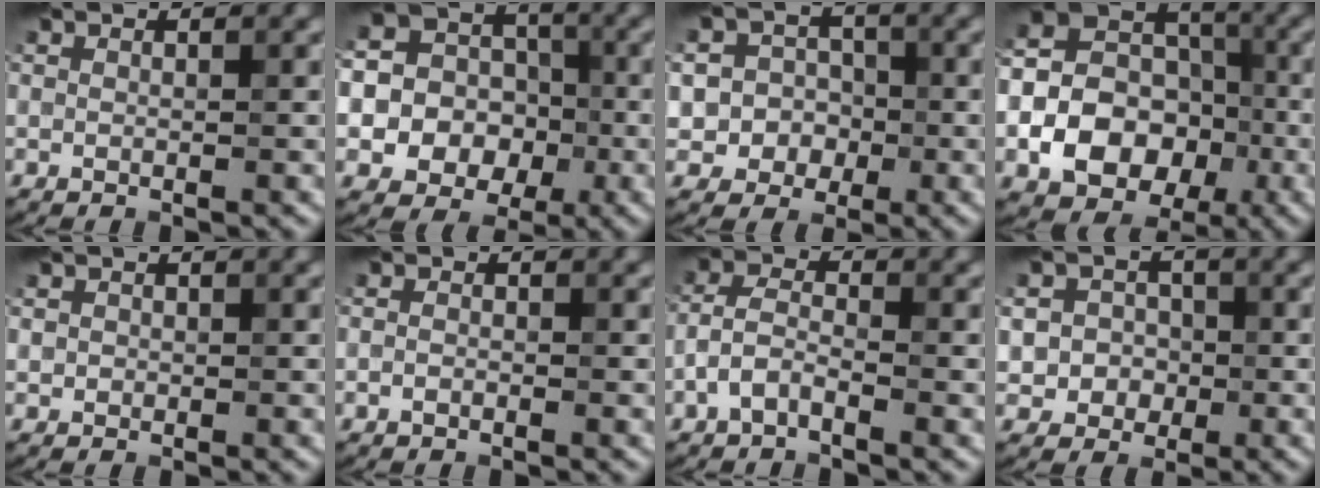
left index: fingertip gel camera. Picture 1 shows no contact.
{"total": 14.2, "force": [-2.8, 13.1, 4.9], "torque": [-0.140, 0.001, -0.066]}
{"total": 5.9, "force": [-1.7, 5.5, 1.3], "torque": [-0.015, 0.010, -0.045]}
{"total": 13.6, "force": [-3.8, 11.4, 6.2], "torque": [-0.129, -0.018, -0.077]}
{"total": 0.7, "force": [0.0, 0.7, 0.1], "torque": [0.004, -0.002, 0.000]}
{"total": 0.7, "force": [-0.5, 0.4, 0.4], "torque": [-0.013, 0.001, -0.012]}
{"total": 2.8, "force": [-1.7, 1.2, 1.9], "torque": [-0.046, 0.010, -0.043]}
{"total": 4.2, "force": [-0.9, 4.0, 1.1], "torque": [-0.006, 0.014, -0.033]}